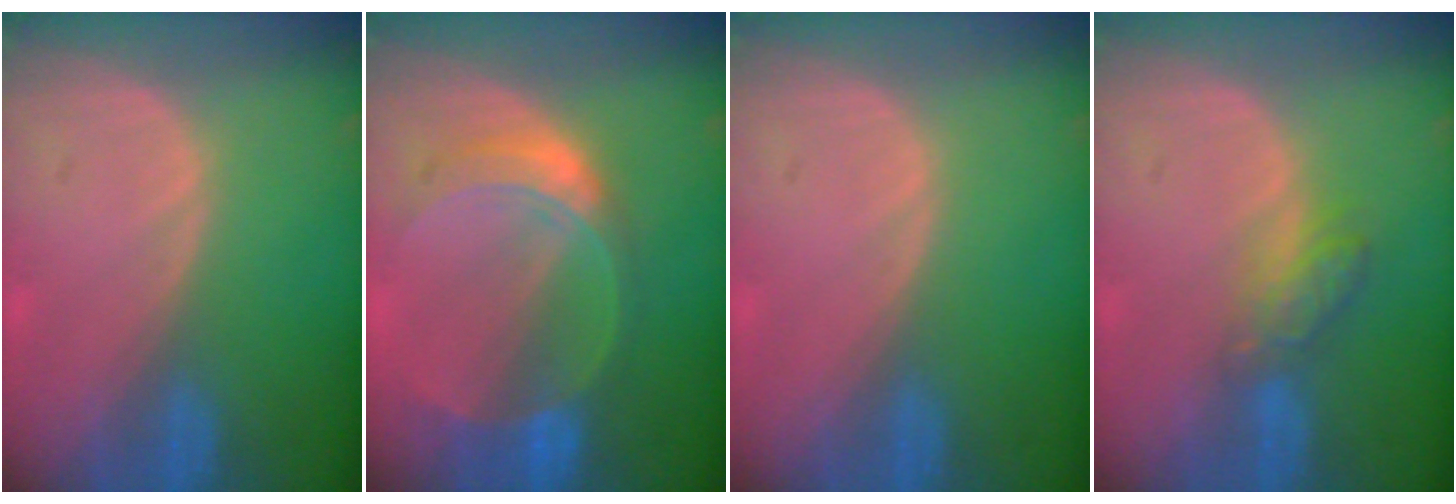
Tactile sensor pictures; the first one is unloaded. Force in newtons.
{"total": 7.6, "press": 6.7, "slide": 3.5}
{"total": 0.0}
{"total": 4.3, "press": 4.1, "slide": 1.1}